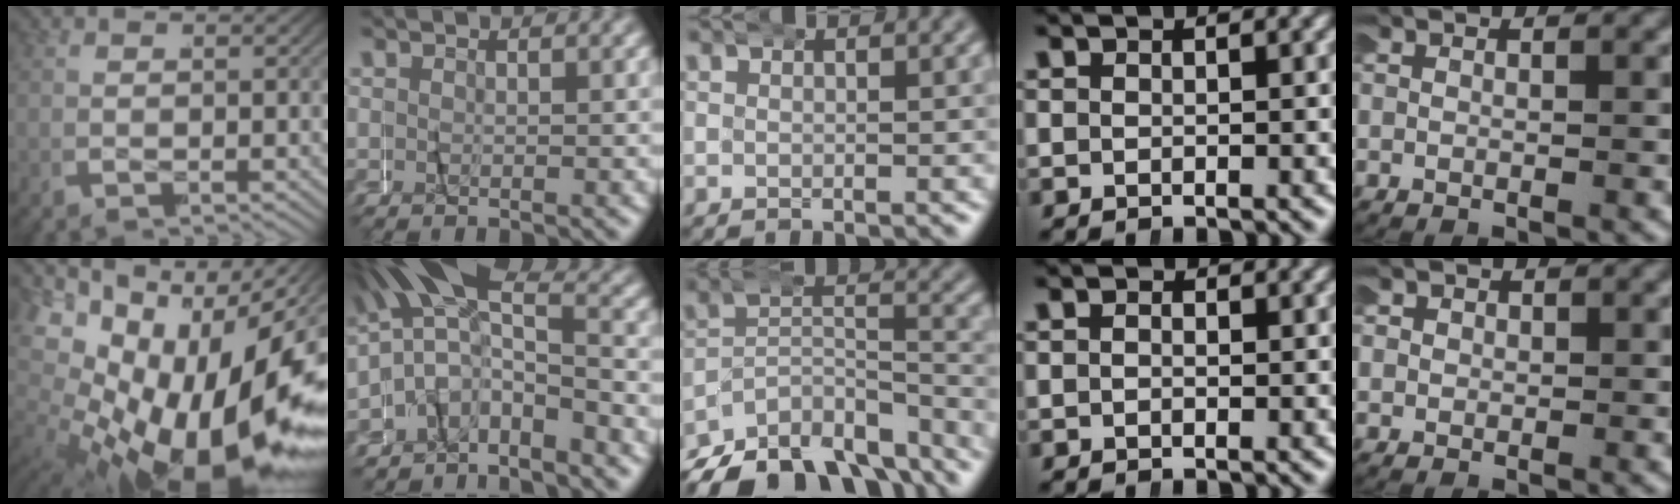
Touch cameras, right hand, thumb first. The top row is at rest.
{"thumb": {"total": 20.9, "force": [-2.3, 12.9, 16.2], "torque": [-0.298, -0.034, -0.020]}, "index": {"total": 7.5, "force": [-0.2, 5.8, 4.7], "torque": [-0.053, 0.032, -0.048]}, "middle": {"total": 14.0, "force": [-10.3, 7.3, 6.0], "torque": [-0.096, -0.040, -0.156]}, "ring": {"total": 0.6, "force": [-0.1, 0.5, 0.3], "torque": [-0.002, -0.001, -0.002]}, "little": {"total": 1.0, "force": [0.1, 1.0, 0.0], "torque": [-0.003, 0.003, -0.004]}}